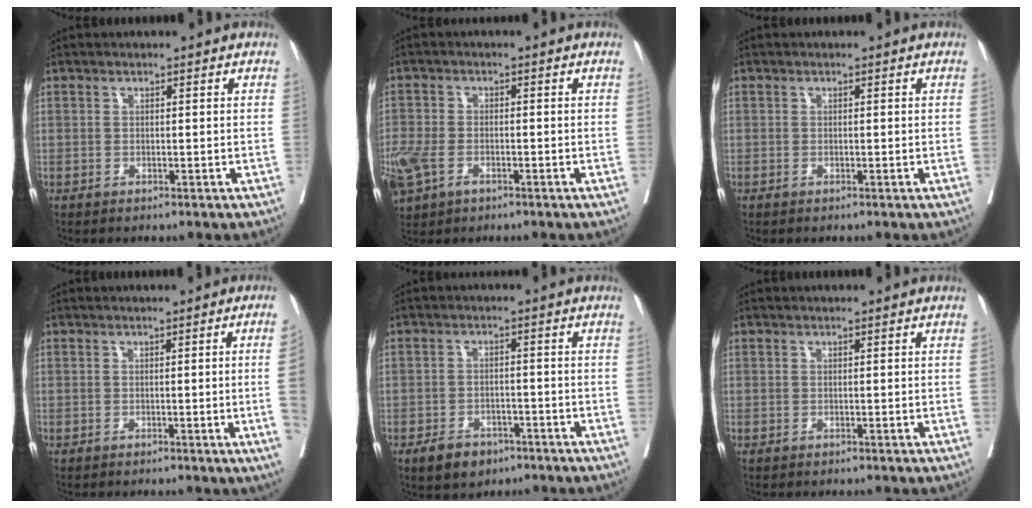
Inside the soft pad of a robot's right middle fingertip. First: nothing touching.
{"total": 11.4, "force": [-5.3, 7.6, 6.7], "torque": [-0.197, -0.011, -0.091]}
{"total": 0.0}
{"total": 5.3, "force": [-0.6, -2.1, 4.9], "torque": [-0.063, -0.013, -0.005]}
{"total": 4.8, "force": [-3.0, 3.1, 2.1], "torque": [-0.037, 0.002, -0.039]}
{"total": 0.0}